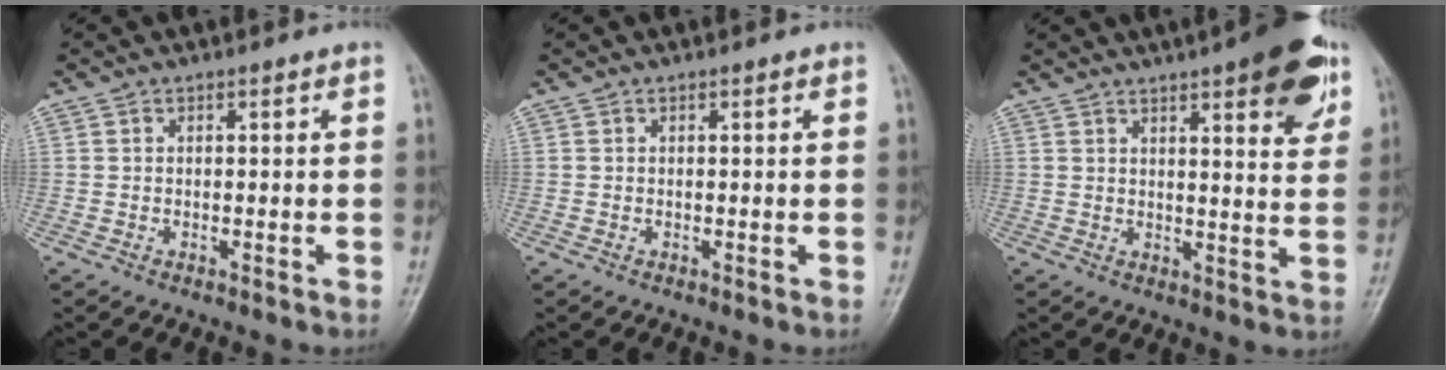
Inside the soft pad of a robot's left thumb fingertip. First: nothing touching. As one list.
[{"total": 0.0}, {"total": 13.3, "force": [7.4, 3.5, 10.5], "torque": [-0.109, -0.027, 0.093]}]